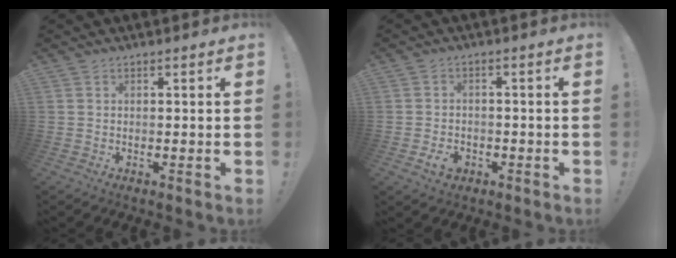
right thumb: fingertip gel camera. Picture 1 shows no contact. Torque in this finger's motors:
{"motor_torque": [0.09, -0.01, 0.38, -0.52, -0.01]}